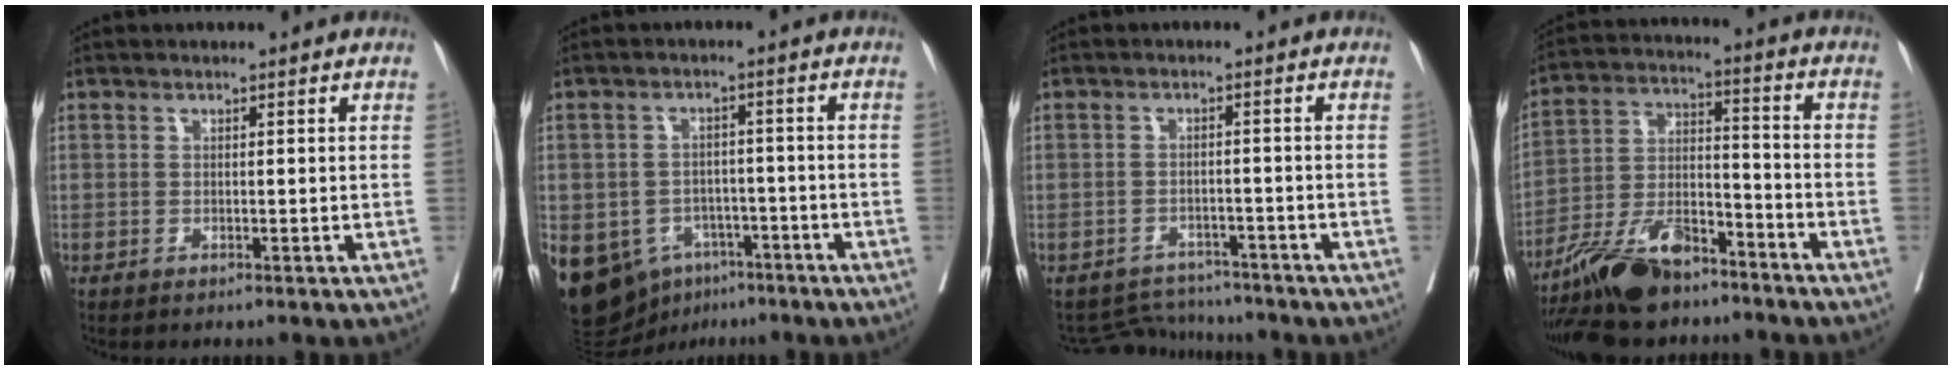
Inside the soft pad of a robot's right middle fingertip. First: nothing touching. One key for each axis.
{"total": 14.9, "fx": -7.7, "fy": 10.9, "fz": 6.7, "tx": -0.149, "ty": 0.007, "tz": -0.107}
{"total": 5.4, "fx": -5.2, "fy": 1.0, "fz": -1.2, "tx": 0.017, "ty": 0.012, "tz": -0.077}
{"total": 14.3, "fx": -10.9, "fy": 4.7, "fz": 7.8, "tx": -0.150, "ty": 0.000, "tz": -0.199}